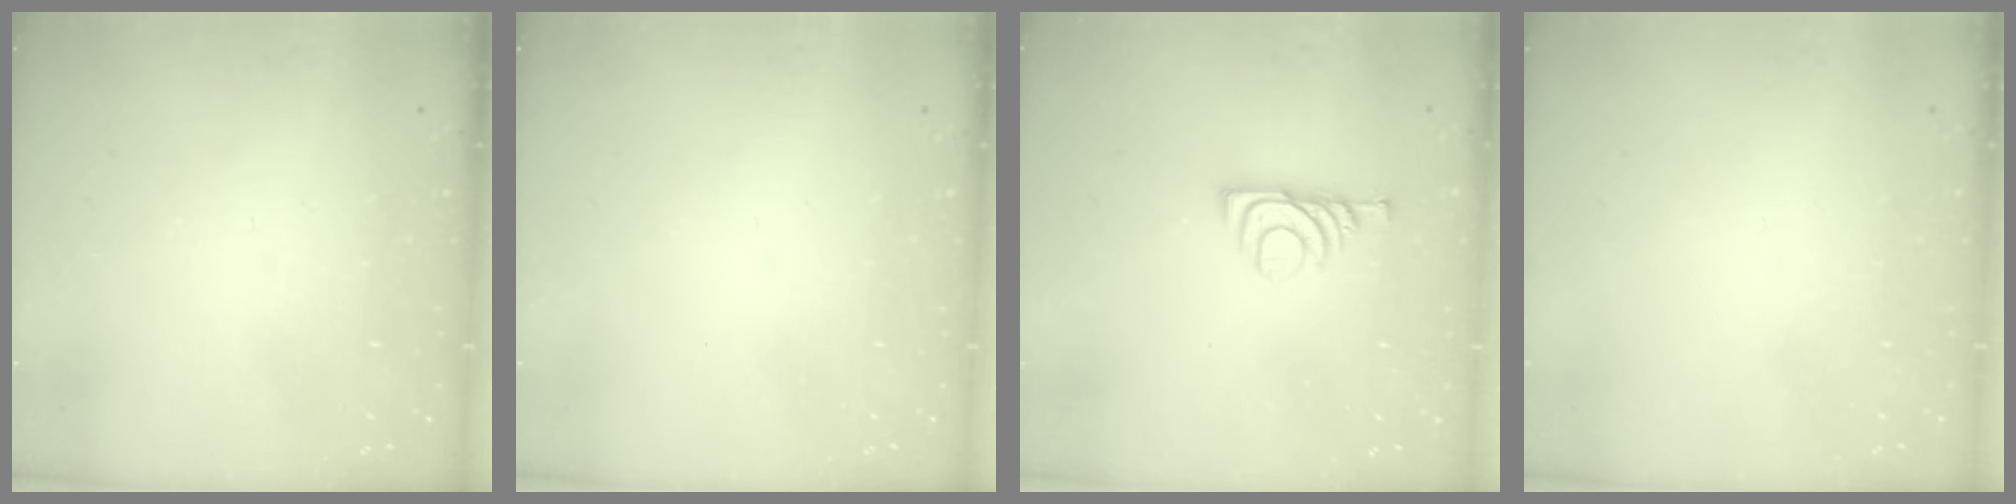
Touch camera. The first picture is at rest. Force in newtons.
{"total": 0.0}
{"total": 7.2, "press": 7.1, "slide": 1.1}
{"total": 1.5, "press": 1.5, "slide": 0.1}